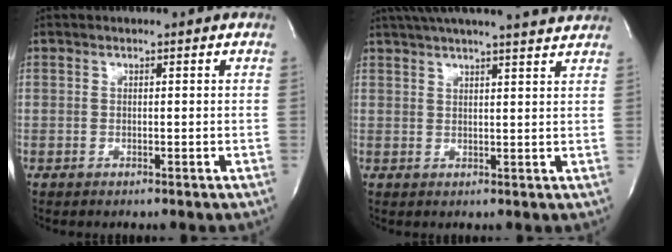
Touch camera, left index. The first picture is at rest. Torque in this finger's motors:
{"motor_torque": [0.54, -0.53, 0.06, 0.04]}